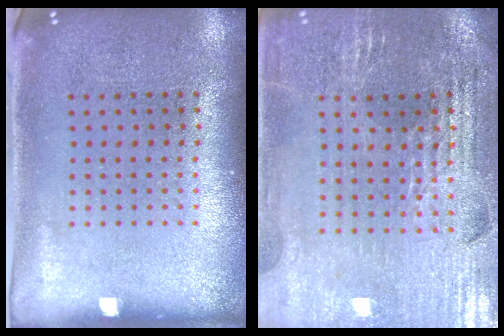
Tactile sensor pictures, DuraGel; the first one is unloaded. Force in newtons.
{"total": 2.8, "press": 2.8, "slide": 0.5}